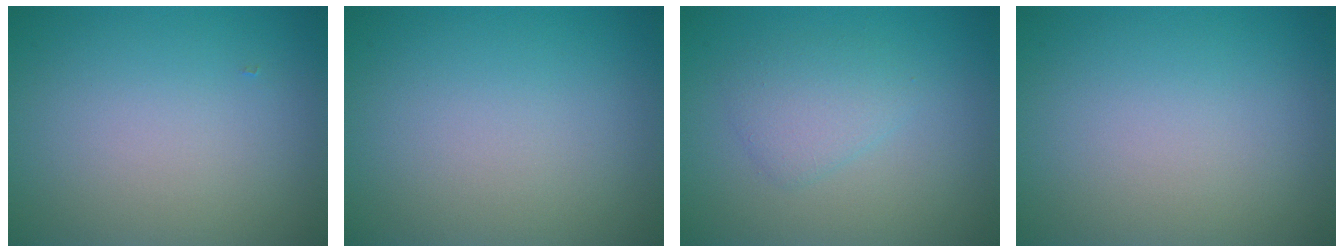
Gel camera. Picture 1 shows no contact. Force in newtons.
{"total": 0.0}
{"total": 2.2, "press": 2.2, "slide": 0.0}
{"total": 0.0}